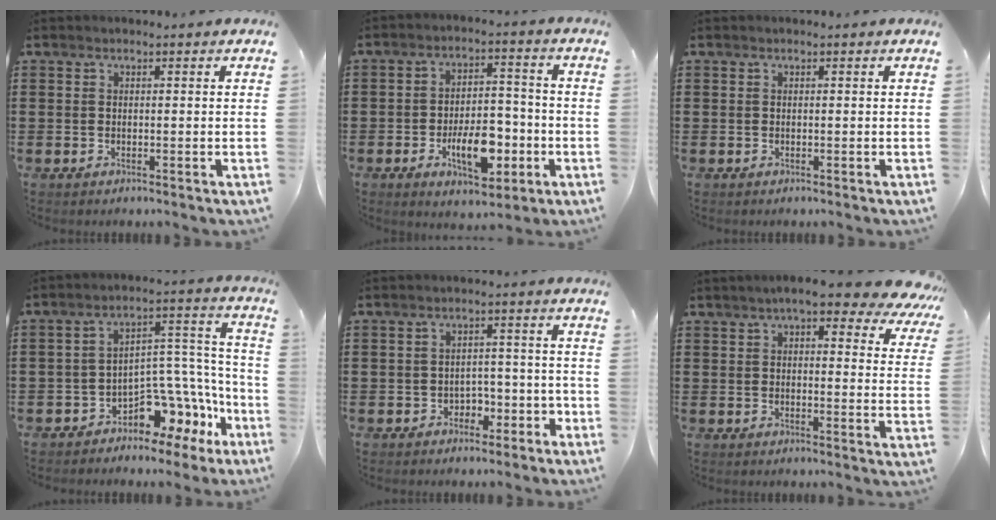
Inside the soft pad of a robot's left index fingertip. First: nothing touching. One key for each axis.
{"total": 9.6, "fx": -3.4, "fy": 4.9, "fz": 7.5, "tx": -0.117, "ty": 0.004, "tz": -0.057}
{"total": 0.0}
{"total": 8.2, "fx": -6.3, "fy": 3.7, "fz": 3.8, "tx": -0.062, "ty": 0.008, "tz": -0.113}
{"total": 3.4, "fx": -2.2, "fy": 2.3, "fz": 1.1, "tx": -0.031, "ty": 0.008, "tz": -0.048}
{"total": 7.7, "fx": 6.1, "fy": 1.3, "fz": 4.4, "tx": -0.080, "ty": -0.019, "tz": 0.104}